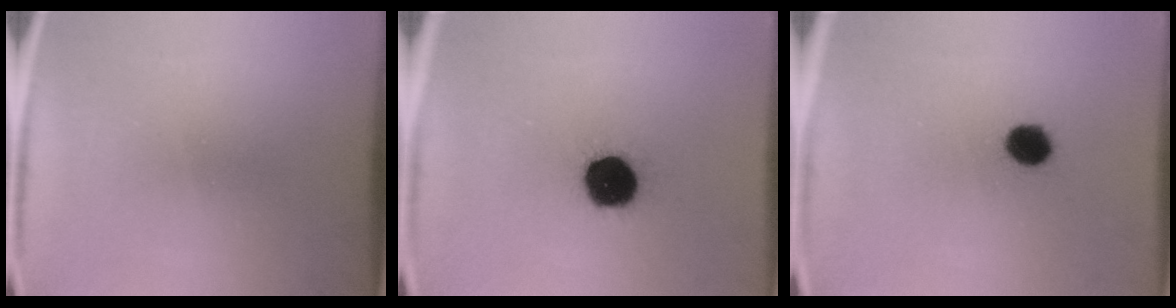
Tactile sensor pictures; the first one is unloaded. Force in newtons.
{"total": 14.0}
{"total": 6.1}